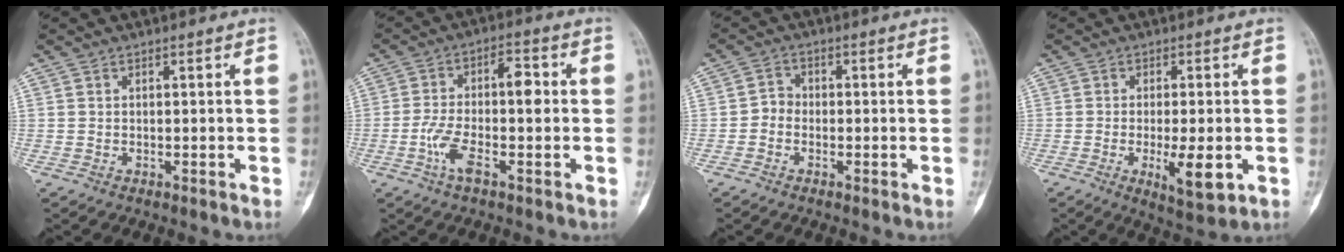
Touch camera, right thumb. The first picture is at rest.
{"total": 9.5, "force": [-1.5, 3.4, 8.8], "torque": [-0.170, 0.034, -0.027]}
{"total": 2.5, "force": [-0.9, 2.1, 1.1], "torque": [-0.007, 0.009, -0.028]}
{"total": 7.7, "force": [-1.9, 2.4, 7.1], "torque": [-0.110, -0.014, -0.023]}